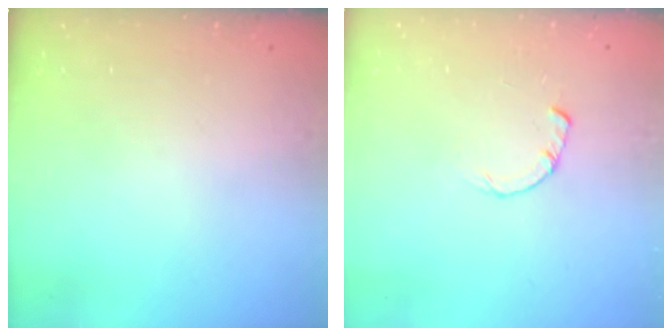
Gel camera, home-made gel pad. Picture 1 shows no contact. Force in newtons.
{"total": 0.8, "press": 0.8, "slide": 0.2}